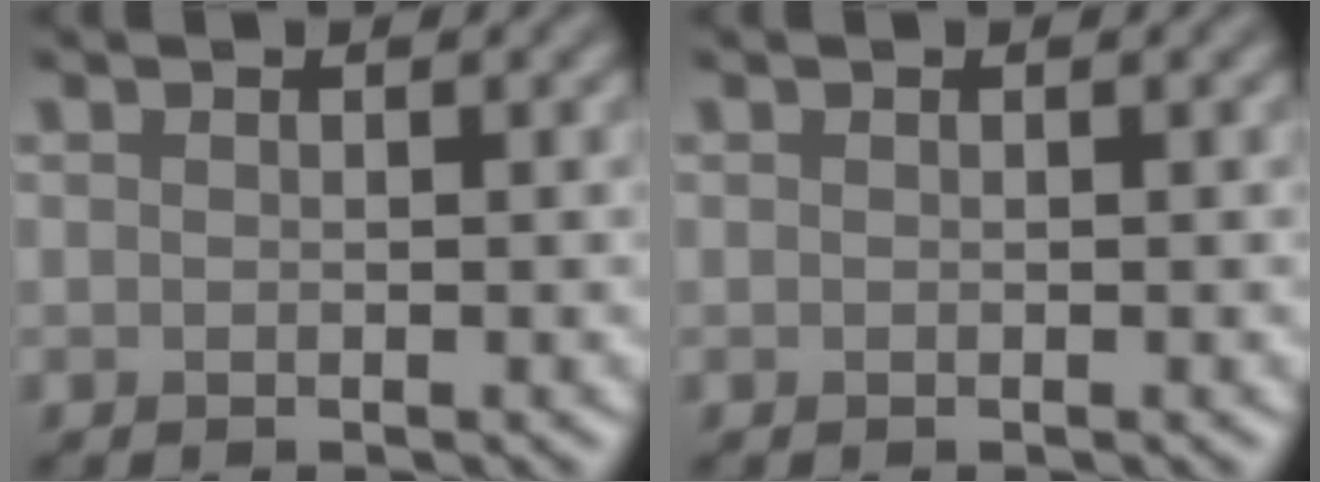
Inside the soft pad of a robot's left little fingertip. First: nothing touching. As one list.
[{"total": 0.0}]